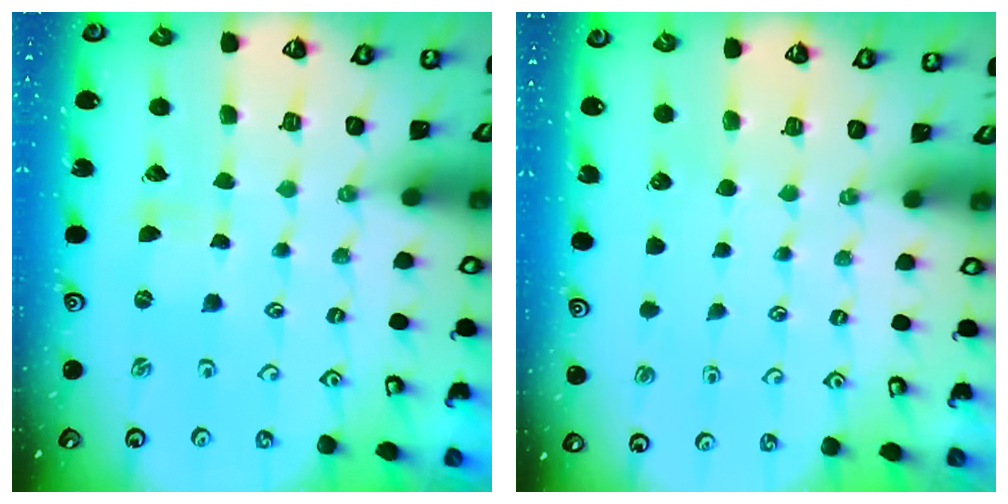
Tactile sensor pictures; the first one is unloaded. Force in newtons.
{"total": 0.0}